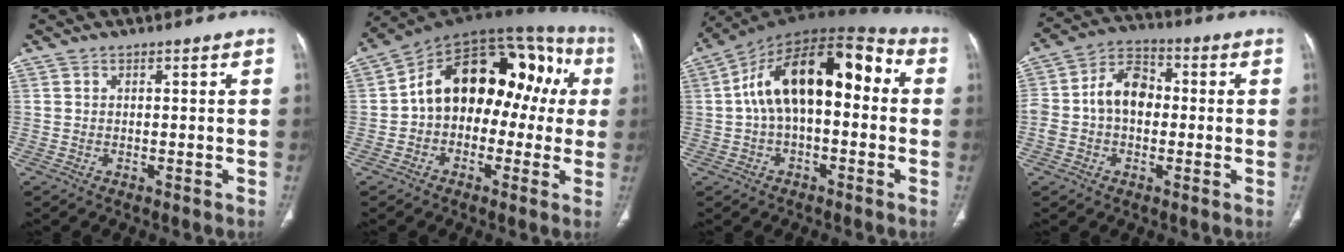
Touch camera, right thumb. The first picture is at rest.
{"total": 21.2, "force": [1.2, 13.6, 16.1], "torque": [-0.187, 0.066, 0.008]}
{"total": 18.8, "force": [1.6, 9.8, 16.0], "torque": [-0.241, 0.055, 0.014]}
{"total": 10.4, "force": [-0.1, 7.3, 7.4], "torque": [-0.126, 0.034, -0.013]}